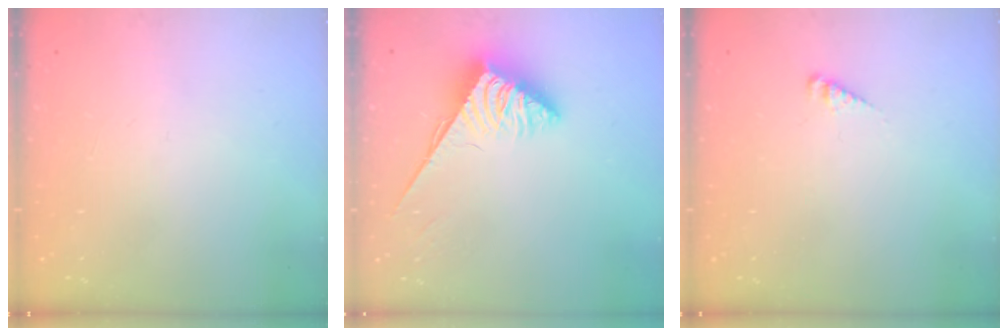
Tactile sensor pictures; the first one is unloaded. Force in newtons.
{"total": 3.8, "press": 3.8, "slide": 0.6}
{"total": 2.9, "press": 2.9, "slide": 0.2}